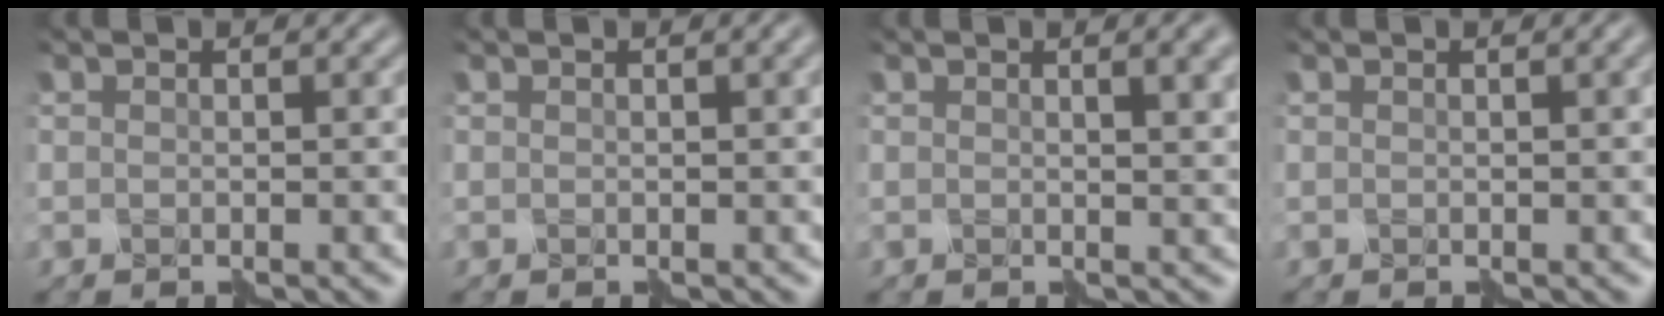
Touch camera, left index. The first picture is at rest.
{"total": 1.1, "force": [0.4, 0.3, 1.0], "torque": [-0.013, 0.002, 0.003]}
{"total": 3.5, "force": [1.5, 1.2, 2.9], "torque": [-0.024, 0.010, 0.012]}
{"total": 1.4, "force": [0.4, 0.4, 1.2], "torque": [-0.013, 0.002, 0.004]}